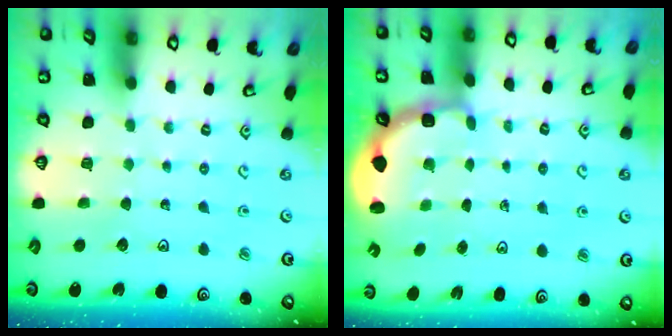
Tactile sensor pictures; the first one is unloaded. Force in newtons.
{"total": 3.0, "press": 2.0, "slide": 2.2}